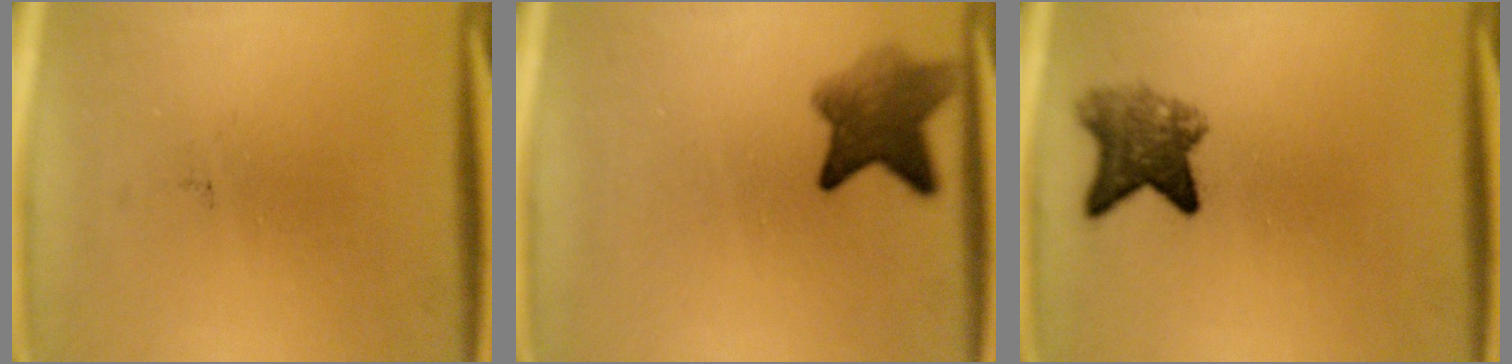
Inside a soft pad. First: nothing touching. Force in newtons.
{"total": 6.2}
{"total": 5.5}